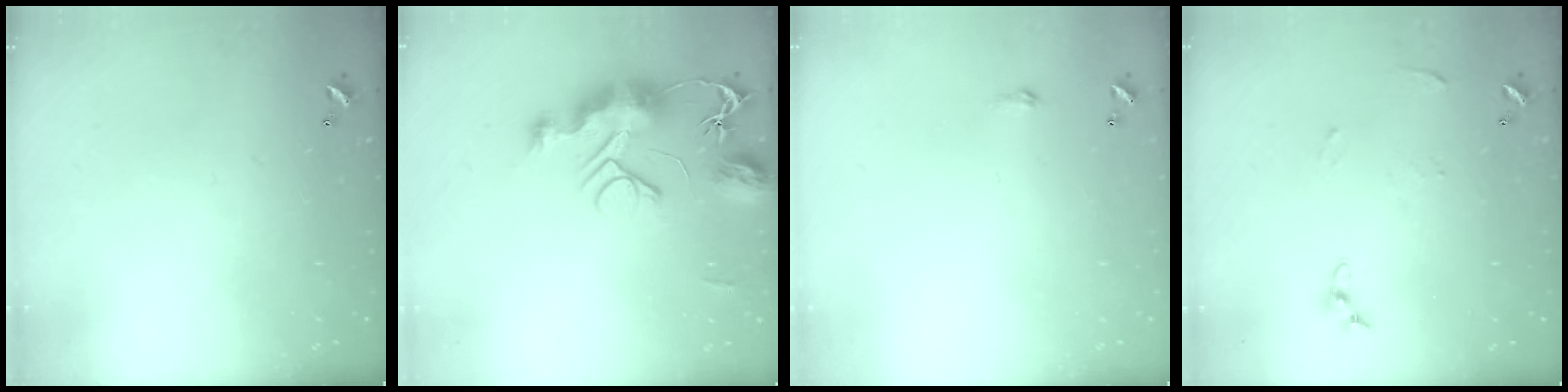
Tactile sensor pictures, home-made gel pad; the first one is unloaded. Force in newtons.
{"total": 11.5, "press": 11.5, "slide": 1.2}
{"total": 1.8, "press": 1.8, "slide": 0.3}
{"total": 4.6, "press": 4.6, "slide": 0.5}